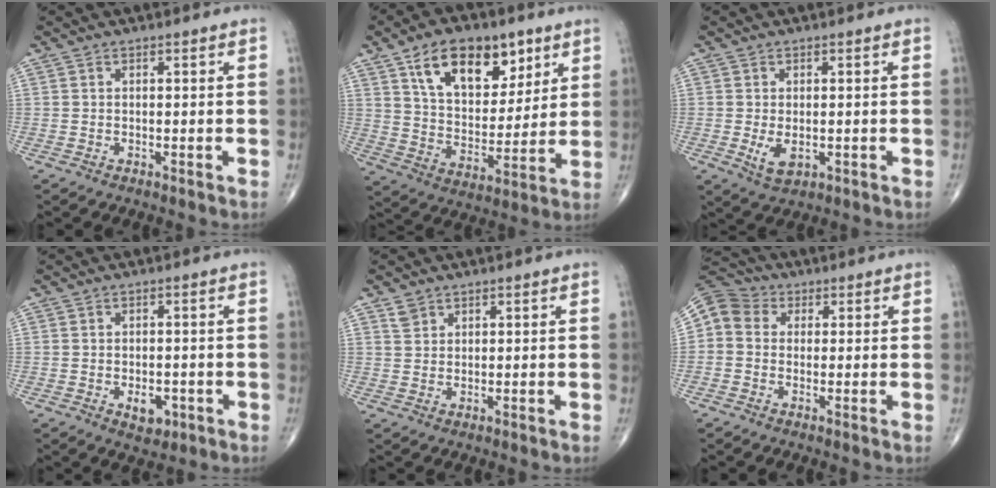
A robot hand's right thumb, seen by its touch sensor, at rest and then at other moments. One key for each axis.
{"total": 17.8, "fx": 9.2, "fy": 10.2, "fz": 11.3, "tx": -0.136, "ty": -0.038, "tz": 0.161}
{"total": 3.8, "fx": -0.6, "fy": 2.2, "fz": 3.1, "tx": -0.053, "ty": -0.009, "tz": -0.004}
{"total": 3.9, "fx": -1.4, "fy": 2.4, "fz": 2.7, "tx": -0.028, "ty": 0.001, "tz": -0.015}
{"total": 2.1, "fx": 1.3, "fy": 1.5, "fz": 0.5, "tx": 0.001, "ty": -0.003, "tz": 0.023}
{"total": 6.8, "fx": 0.7, "fy": 6.0, "fz": 3.0, "tx": -0.043, "ty": 0.016, "tz": -0.002}